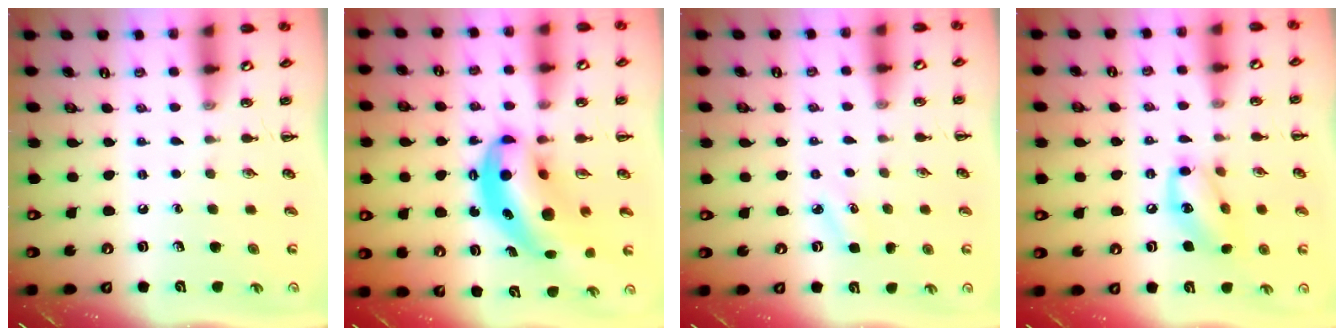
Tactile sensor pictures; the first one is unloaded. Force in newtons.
{"total": 11.4, "press": 11.0, "slide": 2.9}
{"total": 3.8, "press": 3.6, "slide": 1.2}
{"total": 12.1, "press": 11.9, "slide": 2.0}